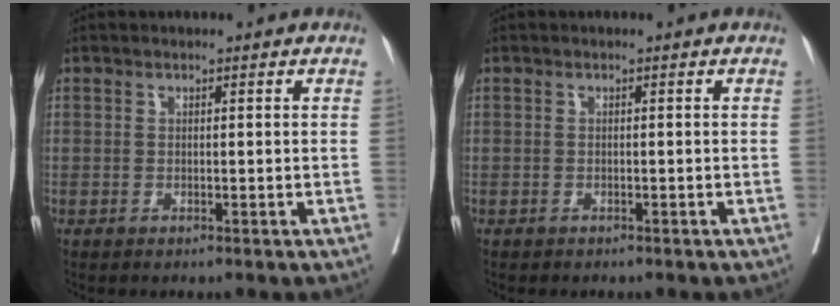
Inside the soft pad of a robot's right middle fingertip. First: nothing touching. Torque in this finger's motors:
{"motor_torque": [-0.05, -0.05, -0.06, 0.00]}